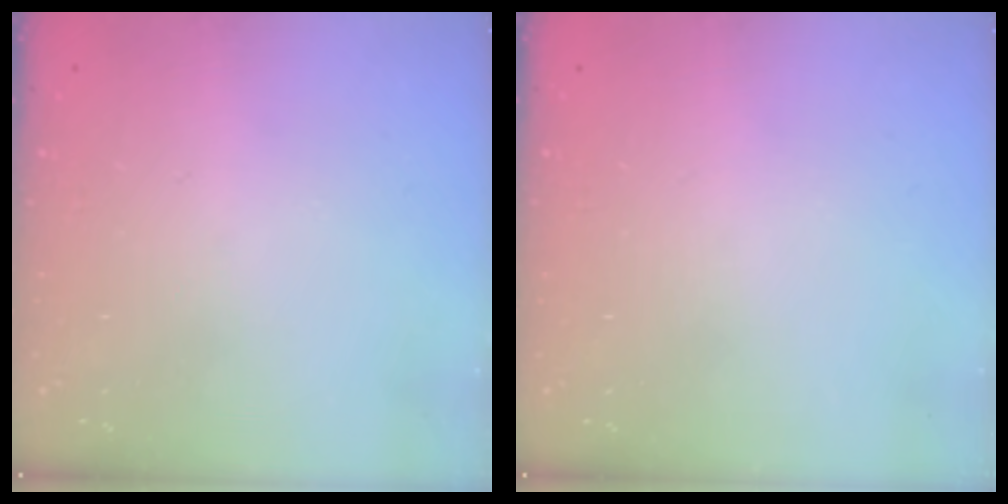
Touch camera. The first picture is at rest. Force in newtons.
{"total": 0.0}